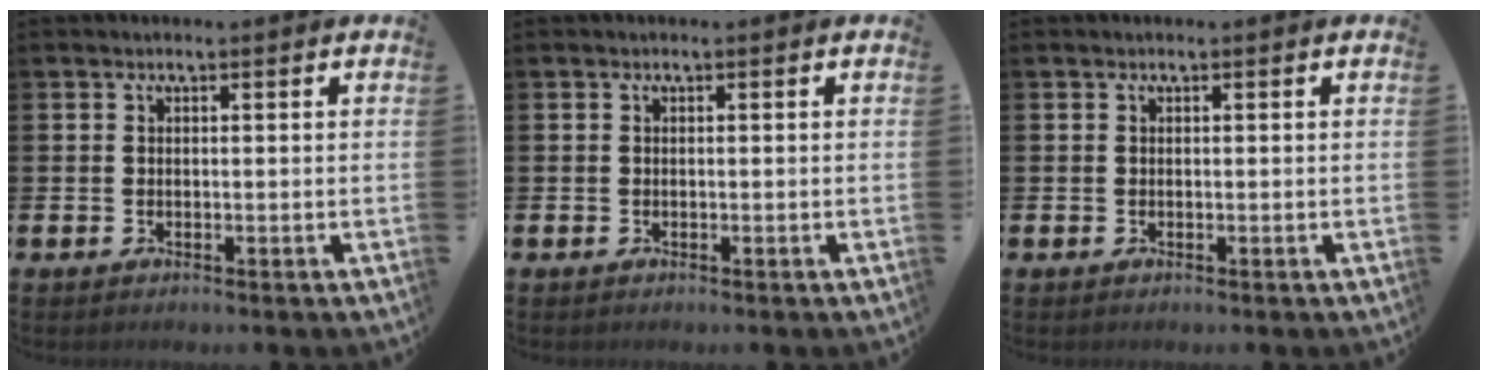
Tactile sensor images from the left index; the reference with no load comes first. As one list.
[{"total": 0.0}, {"total": 0.0}]